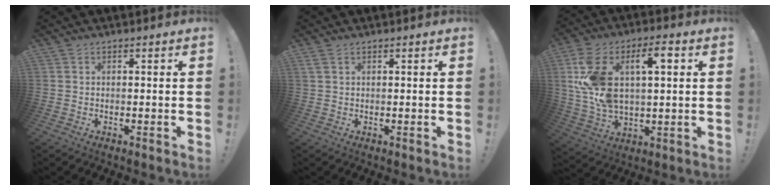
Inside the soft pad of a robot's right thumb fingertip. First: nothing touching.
{"total": 2.0, "force": [1.2, 1.0, 1.3], "torque": [-0.027, 0.003, 0.023]}
{"total": 16.9, "force": [5.3, 9.3, 13.1], "torque": [-0.252, -0.005, 0.088]}